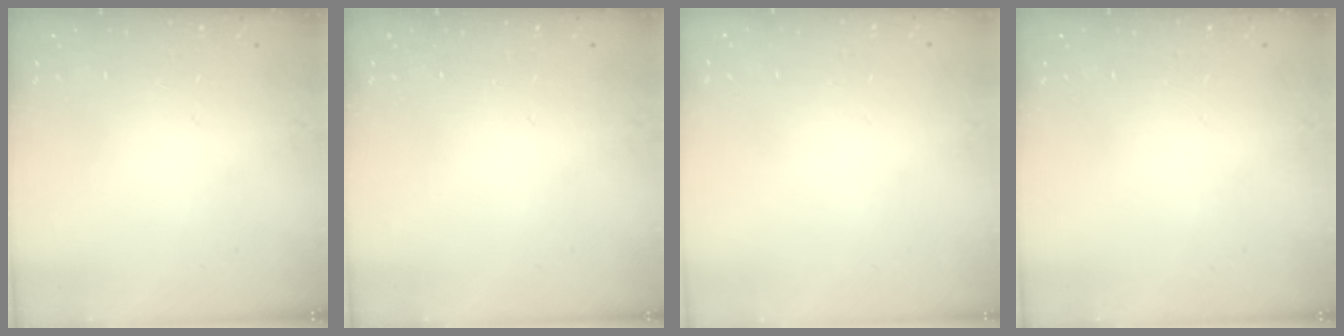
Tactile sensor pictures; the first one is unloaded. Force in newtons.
{"total": 0.0}
{"total": 0.0}
{"total": 0.0}